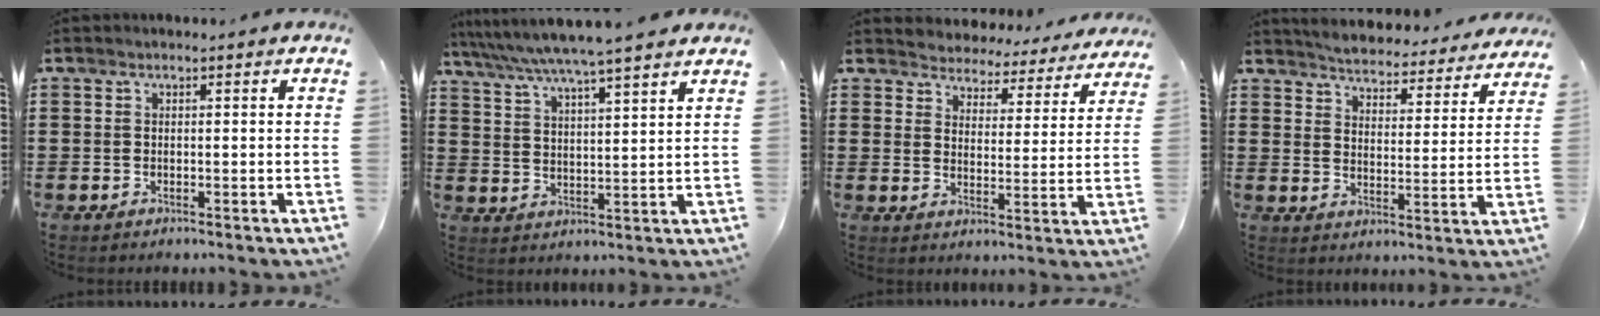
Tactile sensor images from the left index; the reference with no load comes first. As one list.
[{"total": 6.1, "force": [5.4, -0.8, 2.6], "torque": [-0.072, -0.033, 0.091]}, {"total": 4.5, "force": [4.5, 0.3, -0.6], "torque": [-0.017, -0.037, 0.075]}, {"total": 4.3, "force": [4.3, -0.1, 0.2], "torque": [-0.030, -0.039, 0.069]}]